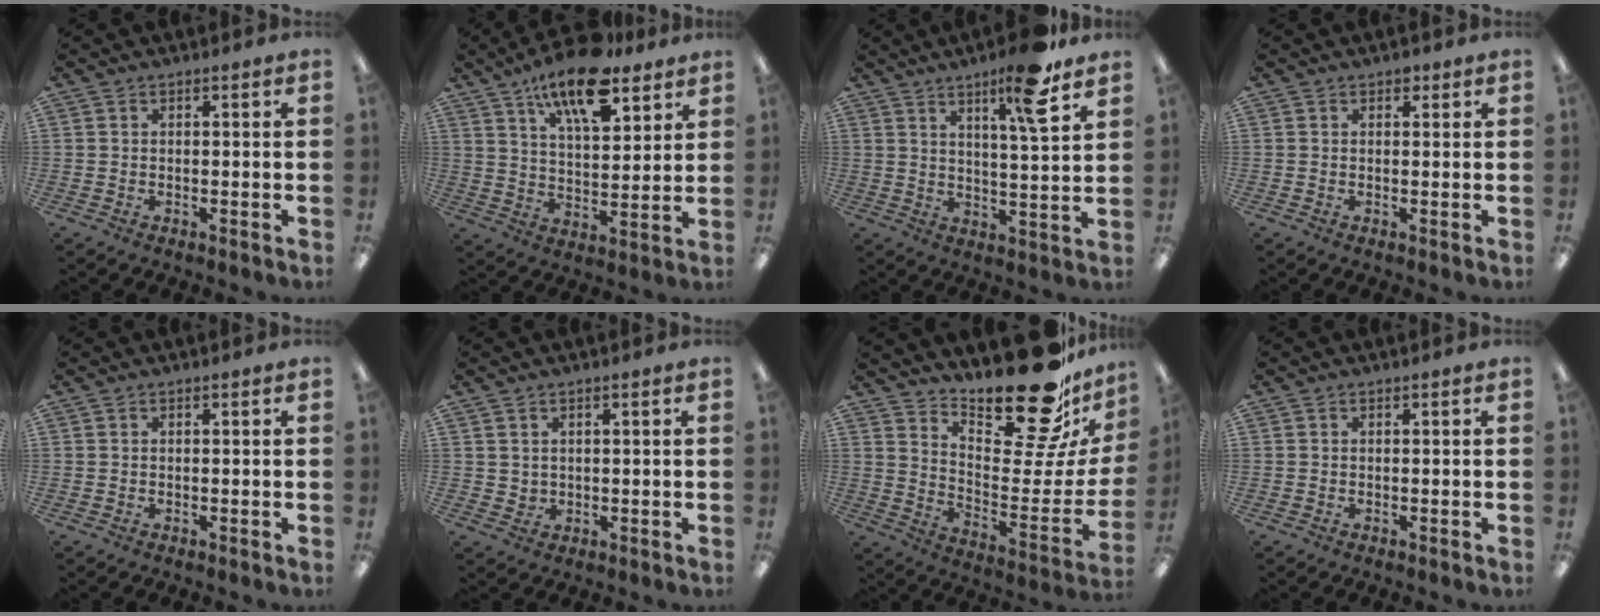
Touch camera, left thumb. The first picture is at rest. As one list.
[{"total": 16.0, "force": [11.1, 6.3, 9.7], "torque": [-0.156, -0.051, 0.186]}, {"total": 12.0, "force": [8.1, 1.3, 8.8], "torque": [-0.133, -0.043, 0.124]}, {"total": 1.3, "force": [0.9, 0.8, 0.6], "torque": [0.004, -0.005, 0.012]}, {"total": 0.0}, {"total": 2.1, "force": [1.4, 1.5, 0.3], "torque": [-0.008, -0.002, 0.025]}, {"total": 24.2, "force": [20.0, 6.0, 12.3], "torque": [-0.159, -0.153, 0.325]}, {"total": 0.0}]